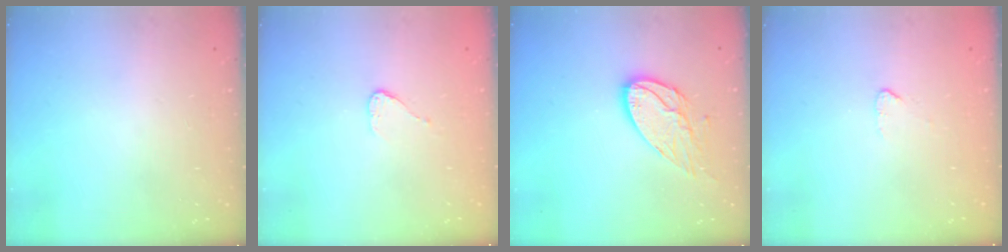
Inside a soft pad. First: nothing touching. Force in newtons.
{"total": 3.7, "press": 3.7, "slide": 0.3}
{"total": 11.7, "press": 11.7, "slide": 1.0}
{"total": 2.7, "press": 2.7, "slide": 0.2}